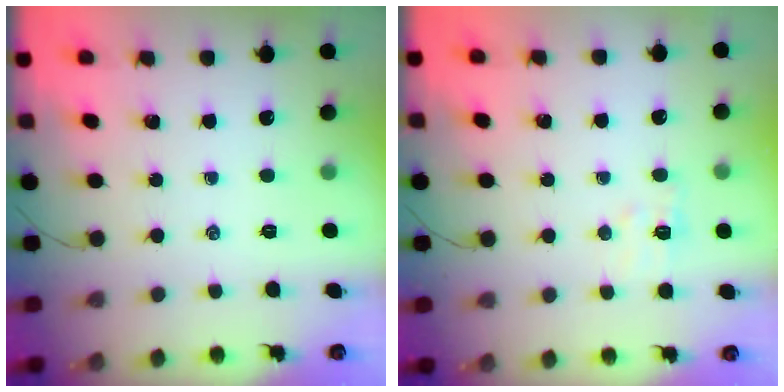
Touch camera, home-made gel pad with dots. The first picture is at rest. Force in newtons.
{"total": 5.2, "press": 5.0, "slide": 1.2}